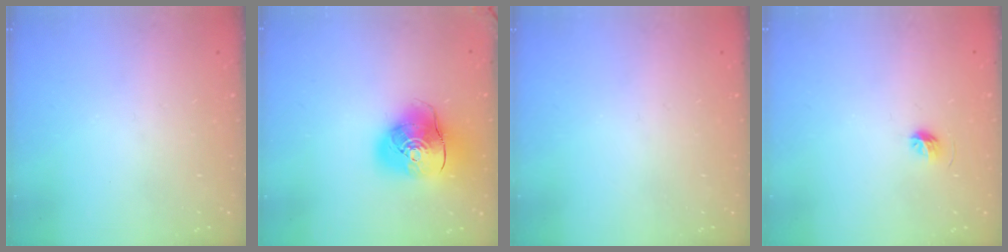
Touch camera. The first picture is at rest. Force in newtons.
{"total": 13.7, "press": 13.5, "slide": 1.9}
{"total": 0.0}
{"total": 4.6, "press": 4.4, "slide": 1.4}